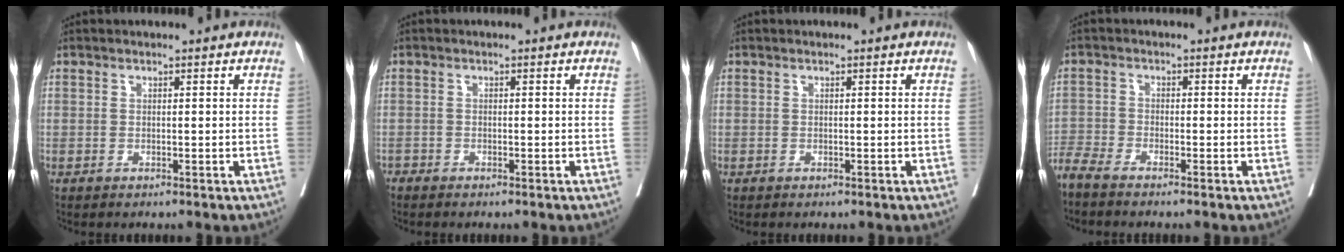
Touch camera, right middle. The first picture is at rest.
{"total": 0.6, "force": [-0.6, 0.1, 0.0], "torque": [-0.001, -0.001, -0.015]}
{"total": 0.0}
{"total": 3.4, "force": [-3.2, -0.3, 1.1], "torque": [-0.024, -0.008, -0.066]}